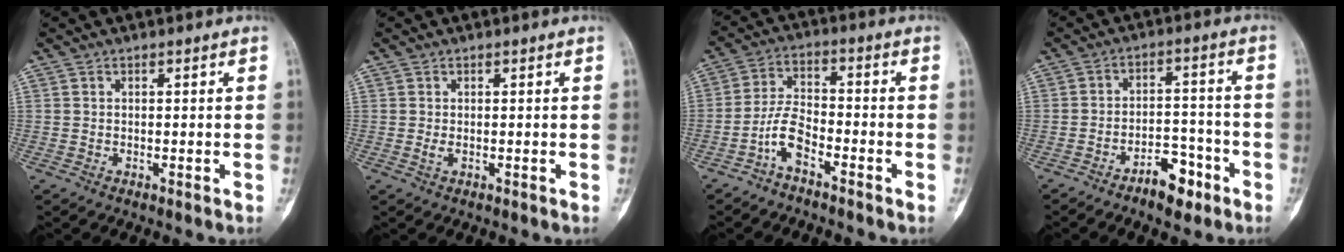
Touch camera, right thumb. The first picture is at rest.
{"total": 0.8, "force": [-0.1, 0.4, 0.7], "torque": [-0.020, -0.002, 0.000]}
{"total": 6.1, "force": [-3.7, 2.4, 4.2], "torque": [-0.081, 0.036, -0.080]}
{"total": 7.2, "force": [-4.7, 3.4, 4.3], "torque": [-0.049, 0.042, -0.073]}